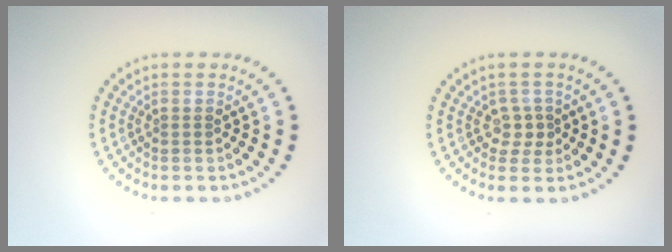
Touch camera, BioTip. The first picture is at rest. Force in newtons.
{"total": 1.6, "press": 1.2, "slide": 1.0}